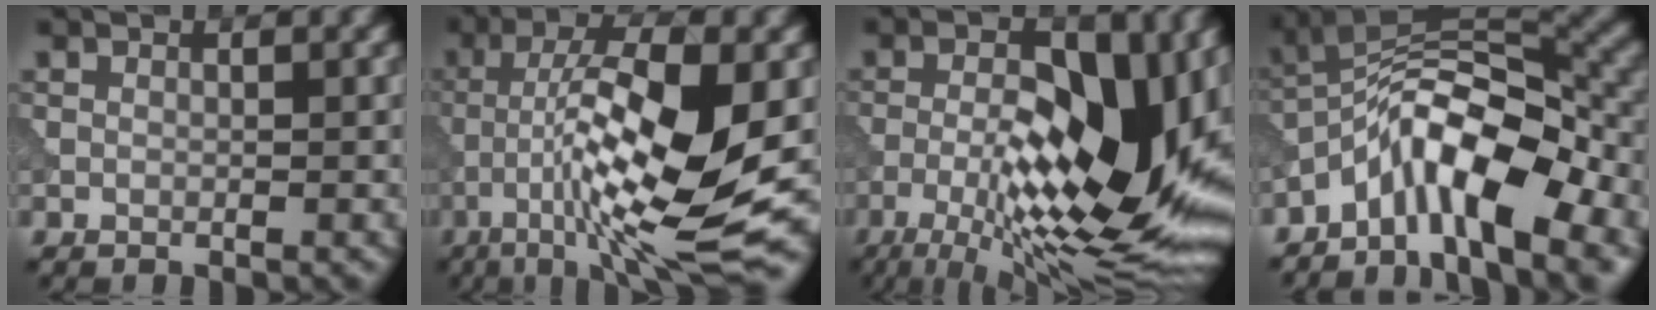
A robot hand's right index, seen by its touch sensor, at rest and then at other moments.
{"total": 12.8, "force": [-3.1, 3.1, 12.0], "torque": [-0.208, 0.000, -0.053]}
{"total": 16.4, "force": [-3.3, 6.0, 14.9], "torque": [-0.214, 0.017, -0.060]}
{"total": 10.6, "force": [-5.9, 3.2, 8.2], "torque": [-0.129, 0.016, -0.111]}